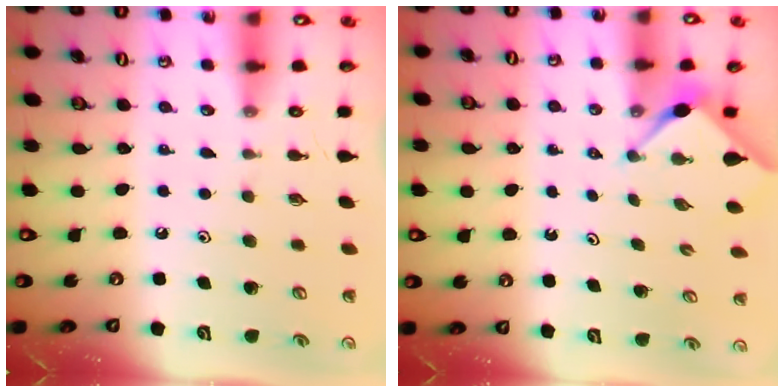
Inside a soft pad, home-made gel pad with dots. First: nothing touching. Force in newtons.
{"total": 3.0, "press": 3.0, "slide": 0.3}